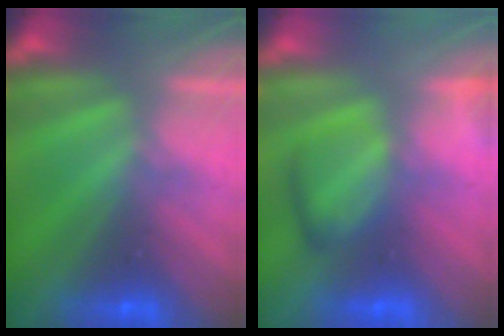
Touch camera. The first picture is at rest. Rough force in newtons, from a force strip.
{"total": 2.5}